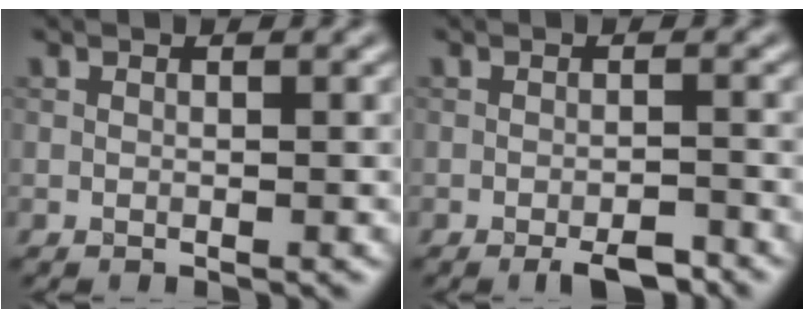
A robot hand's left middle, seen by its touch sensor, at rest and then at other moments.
{"total": 3.0, "force": [-2.2, 0.7, 1.9], "torque": [-0.028, -0.001, -0.035]}